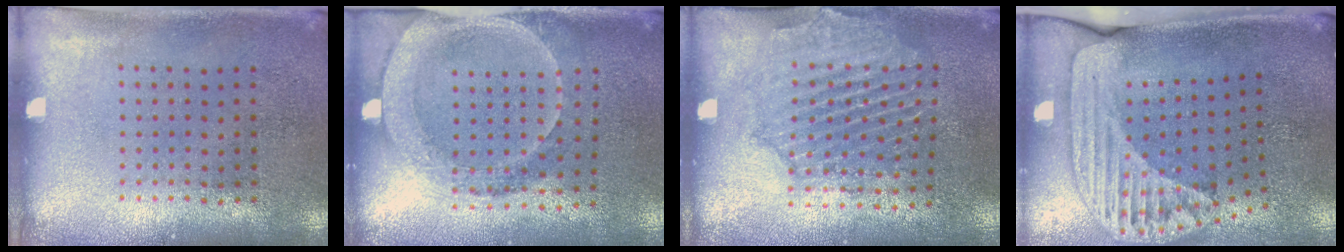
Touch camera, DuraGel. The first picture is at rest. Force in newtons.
{"total": 1.7, "press": 1.6, "slide": 0.7}
{"total": 1.8, "press": 1.8, "slide": 0.3}
{"total": 2.5, "press": 1.8, "slide": 1.7}